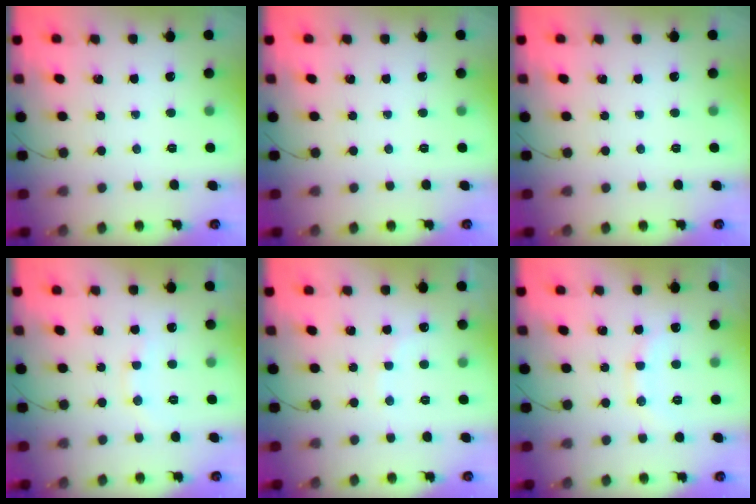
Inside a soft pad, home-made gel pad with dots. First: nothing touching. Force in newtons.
{"total": 0.0}
{"total": 0.0}
{"total": 7.8, "press": 7.7, "slide": 1.5}
{"total": 6.5, "press": 6.4, "slide": 1.4}
{"total": 10.3, "press": 10.2, "slide": 1.1}